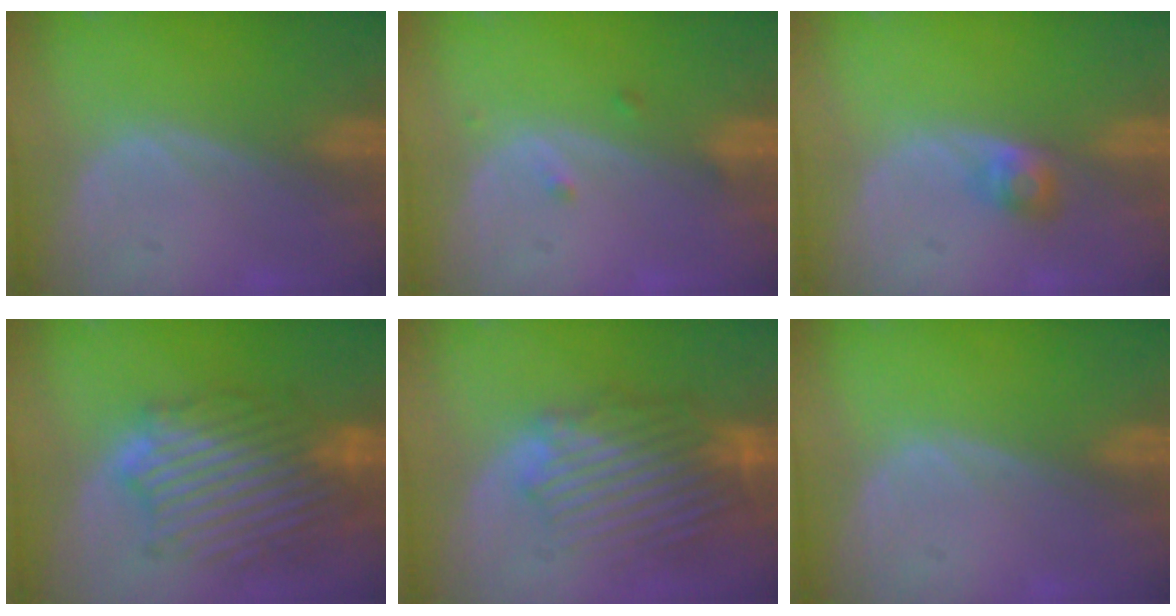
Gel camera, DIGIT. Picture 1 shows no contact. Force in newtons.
{"total": 1.1, "press": 1.1, "slide": 0.1}
{"total": 2.6, "press": 2.4, "slide": 1.0}
{"total": 10.4, "press": 10.4, "slide": 0.5}
{"total": 9.8, "press": 9.1, "slide": 3.5}
{"total": 0.0}